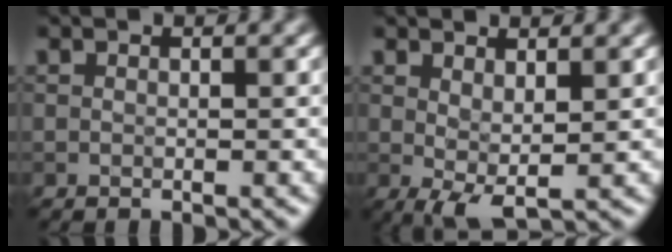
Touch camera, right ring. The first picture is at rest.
{"total": 2.6, "force": [0.7, 0.7, 2.4], "torque": [-0.045, -0.005, 0.014]}